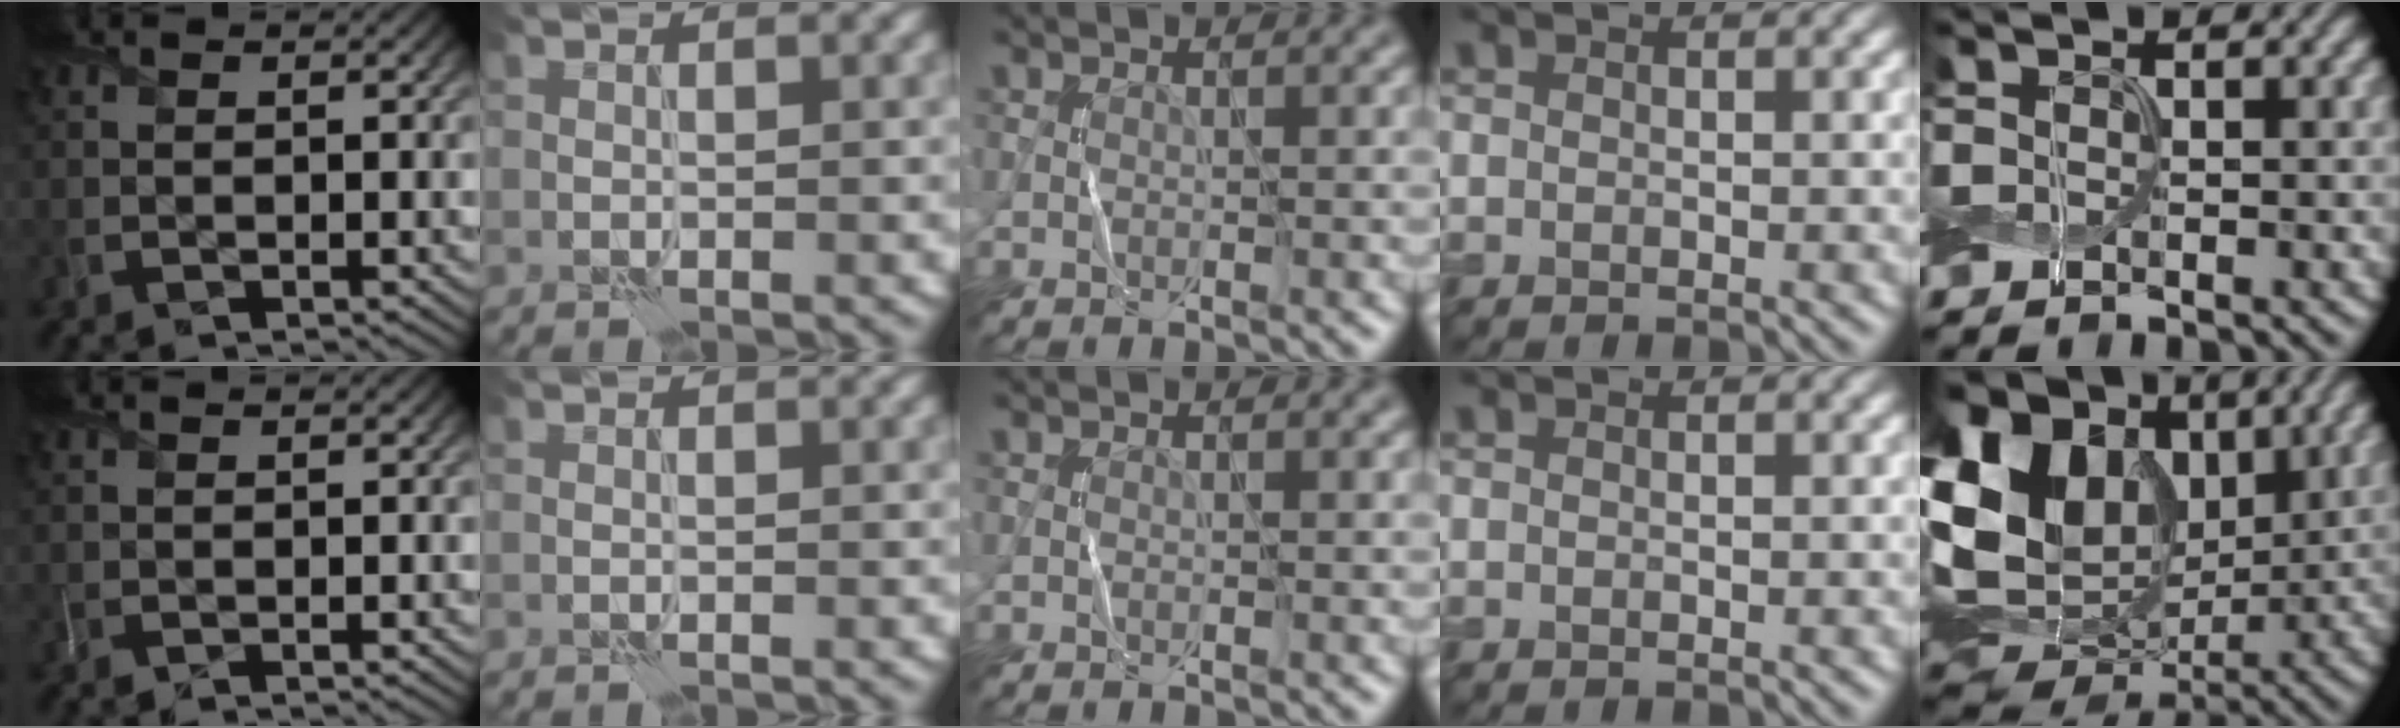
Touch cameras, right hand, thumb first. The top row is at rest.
{"little": {"total": 19.6, "force": [4.8, 14.1, 12.8], "torque": [-0.266, 0.045, 0.089]}}